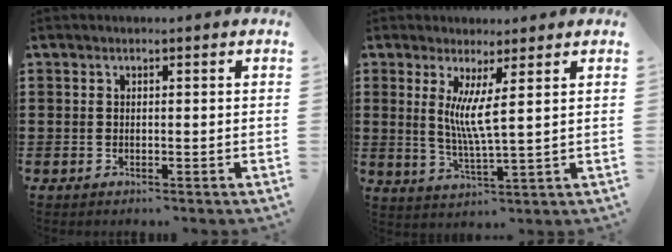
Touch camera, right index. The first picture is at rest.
{"total": 5.4, "force": [2.0, 0.0, 5.0], "torque": [-0.104, -0.008, 0.034]}